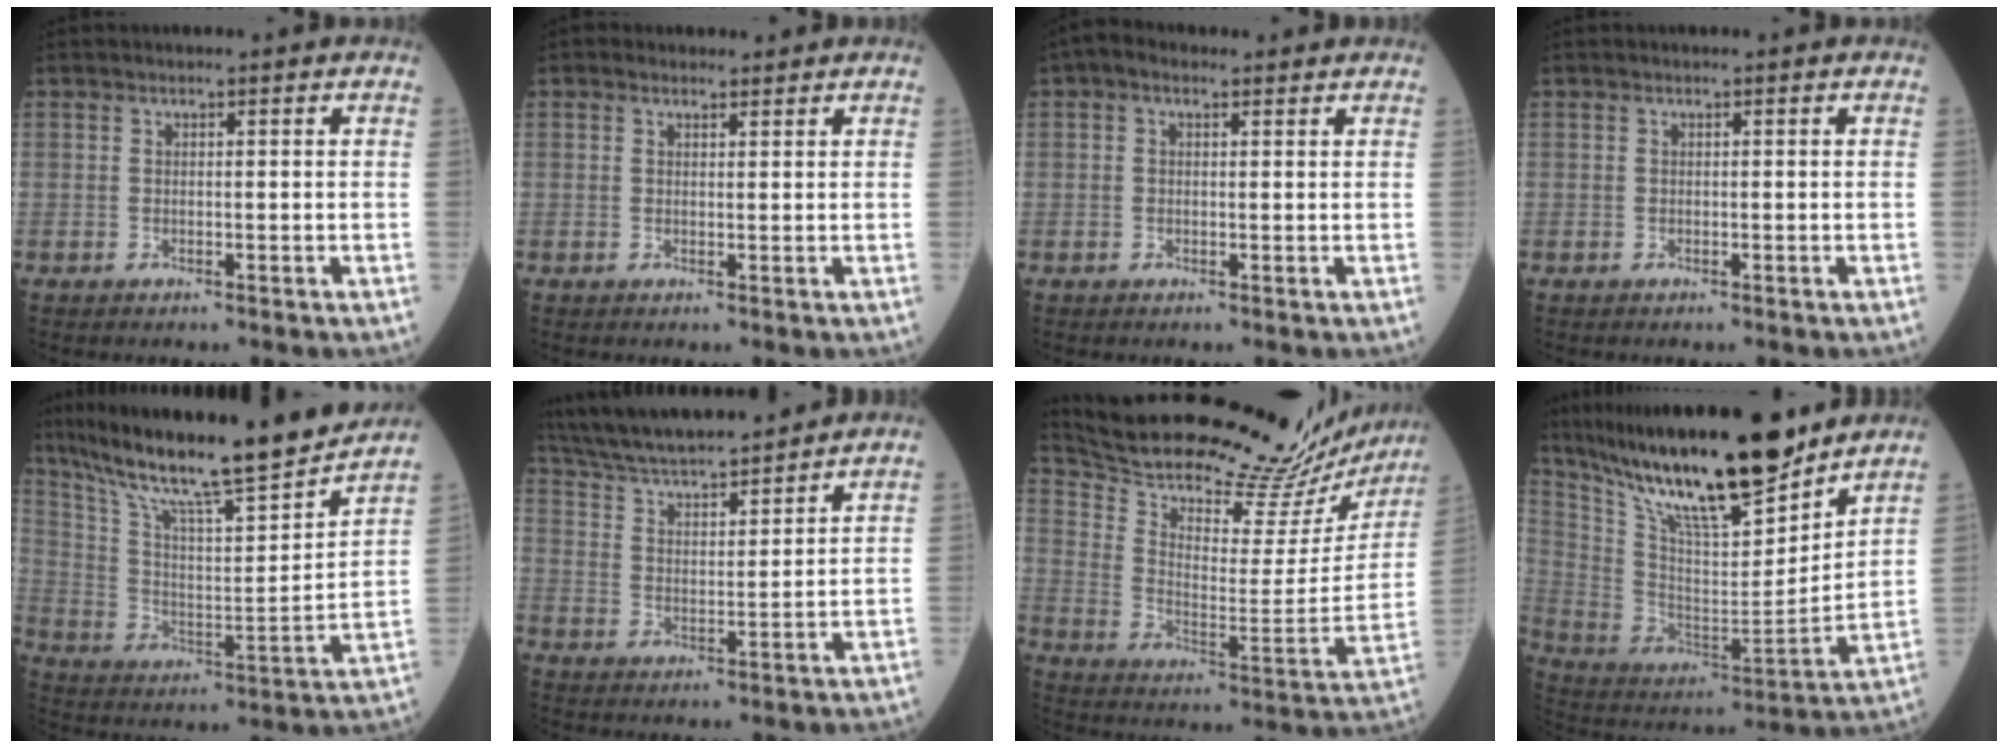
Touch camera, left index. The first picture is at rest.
{"total": 1.2, "force": [1.0, 0.7, 0.1], "torque": [-0.006, 0.005, 0.014]}
{"total": 2.6, "force": [1.5, 1.5, 1.5], "torque": [-0.035, 0.025, 0.024]}
{"total": 0.0}
{"total": 23.6, "force": [19.6, 0.7, 13.0], "torque": [-0.222, -0.006, 0.314]}
{"total": 17.3, "force": [15.7, 2.0, 6.9], "torque": [-0.127, 0.024, 0.263]}
{"total": 30.1, "force": [28.2, 4.7, 9.3], "torque": [-0.165, -0.088, 0.378]}
{"total": 23.7, "force": [18.8, 3.5, 13.9], "torque": [-0.251, -0.013, 0.330]}